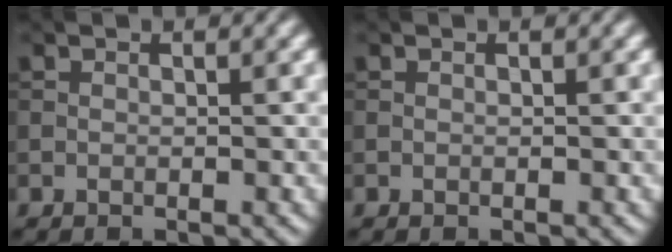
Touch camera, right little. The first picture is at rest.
{"total": 0.0}